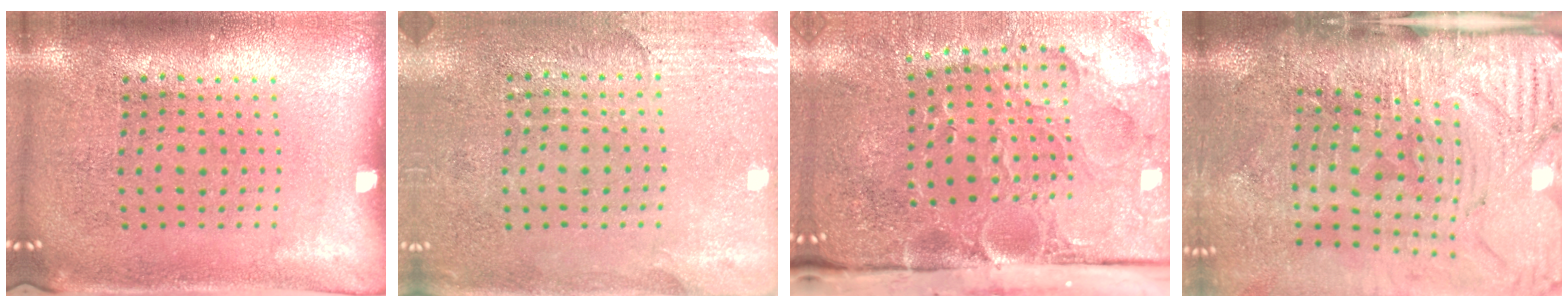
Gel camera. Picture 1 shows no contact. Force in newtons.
{"total": 2.6, "press": 2.3, "slide": 1.2}
{"total": 5.4, "press": 4.2, "slide": 3.3}
{"total": 4.7, "press": 4.0, "slide": 2.5}